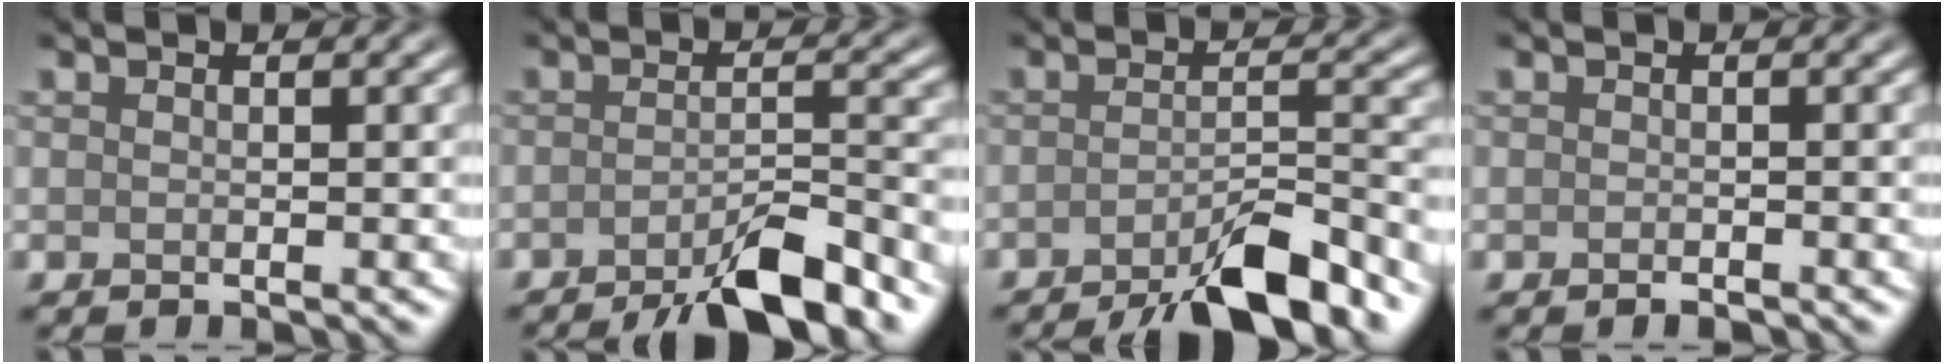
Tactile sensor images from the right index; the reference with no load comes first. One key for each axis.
{"total": 6.4, "fx": -4.4, "fy": 1.3, "fz": 4.5, "tx": -0.059, "ty": 0.005, "tz": -0.072}
{"total": 7.1, "fx": -4.9, "fy": 1.5, "fz": 5.0, "tx": -0.068, "ty": 0.006, "tz": -0.080}
{"total": 0.7, "fx": -0.5, "fy": 0.3, "fz": 0.3, "tx": -0.003, "ty": -0.002, "tz": -0.007}